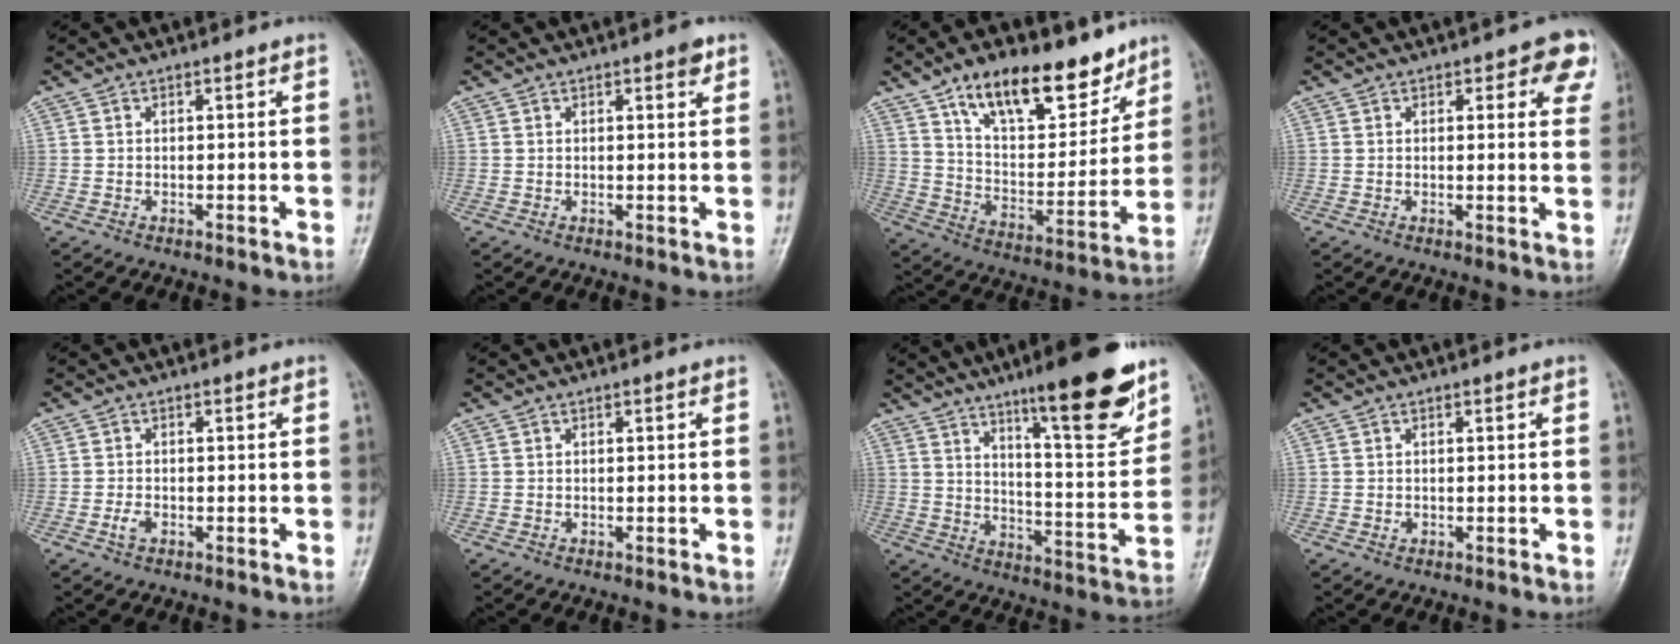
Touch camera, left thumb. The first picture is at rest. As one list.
[{"total": 2.1, "force": [1.2, 0.7, 1.5], "torque": [-0.015, -0.004, 0.014]}, {"total": 19.0, "force": [12.6, 8.5, 11.4], "torque": [-0.126, -0.069, 0.215]}, {"total": 6.7, "force": [3.4, 3.3, 4.8], "torque": [-0.013, -0.009, 0.031]}, {"total": 1.7, "force": [-0.7, 1.0, 1.1], "torque": [-0.024, 0.005, -0.014]}, {"total": 0.0}, {"total": 18.2, "force": [11.9, 3.4, 13.3], "torque": [-0.163, -0.075, 0.185]}, {"total": 0.5, "force": [0.0, 0.5, 0.3], "torque": [0.000, 0.001, -0.001]}]